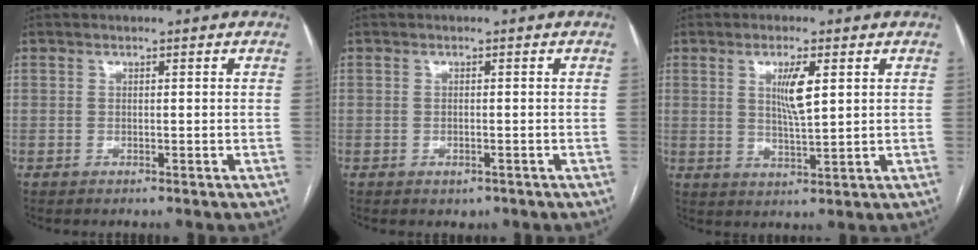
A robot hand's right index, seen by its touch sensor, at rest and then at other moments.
{"total": 1.2, "force": [-0.7, 0.8, 0.7], "torque": [-0.012, 0.000, -0.001]}
{"total": 5.2, "force": [1.7, 0.5, 4.9], "torque": [-0.092, -0.007, 0.032]}